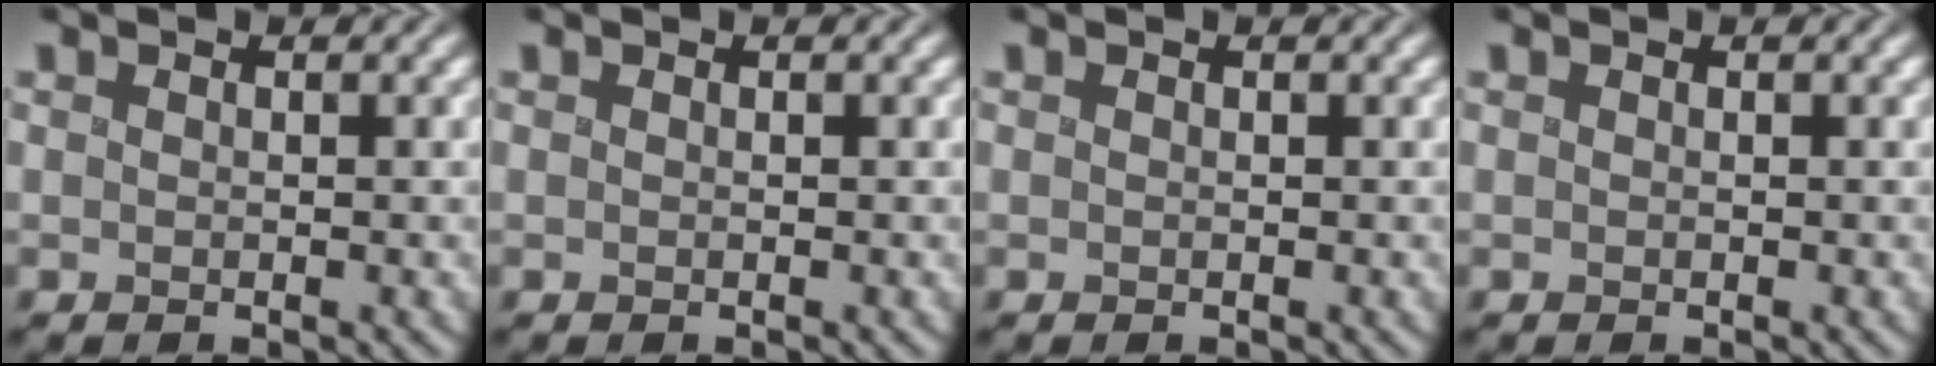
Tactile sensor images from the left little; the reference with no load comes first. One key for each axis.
{"total": 0.0}
{"total": 0.0}
{"total": 0.0}